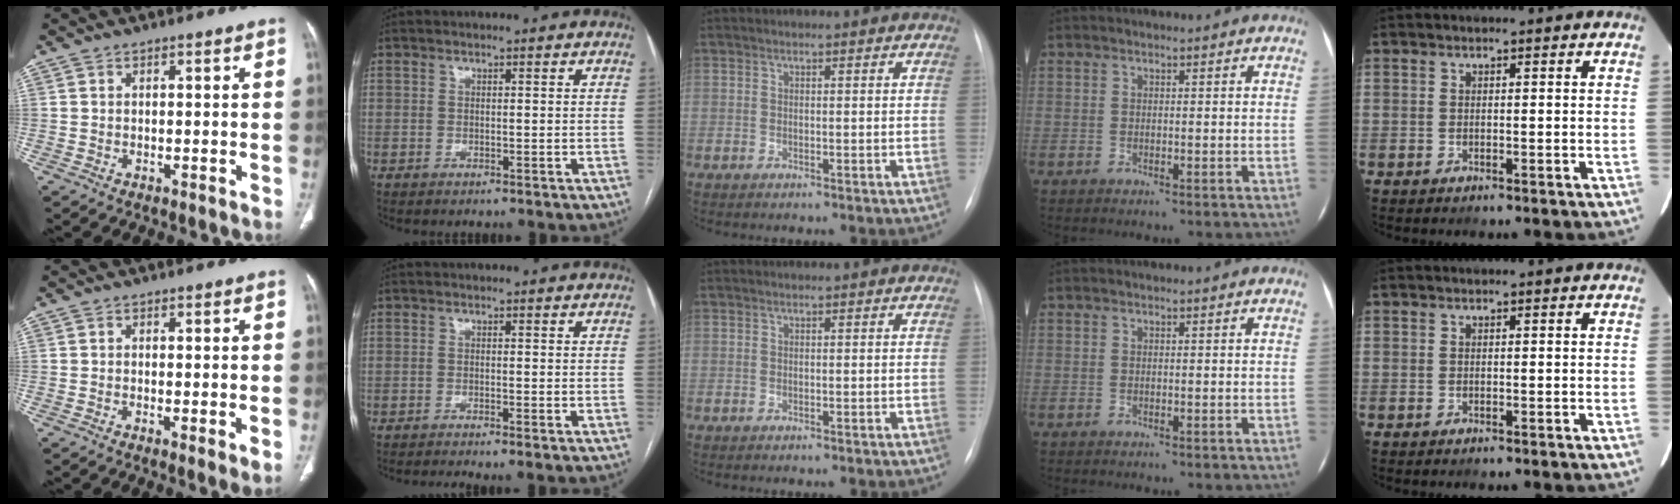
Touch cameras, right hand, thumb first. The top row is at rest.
{"thumb": {"total": 2.5, "force": [-0.3, 0.5, 2.4], "torque": [-0.049, -0.012, -0.008]}, "index": {"total": 2.7, "force": [-2.0, -0.2, 1.8], "torque": [-0.026, -0.002, -0.032]}}